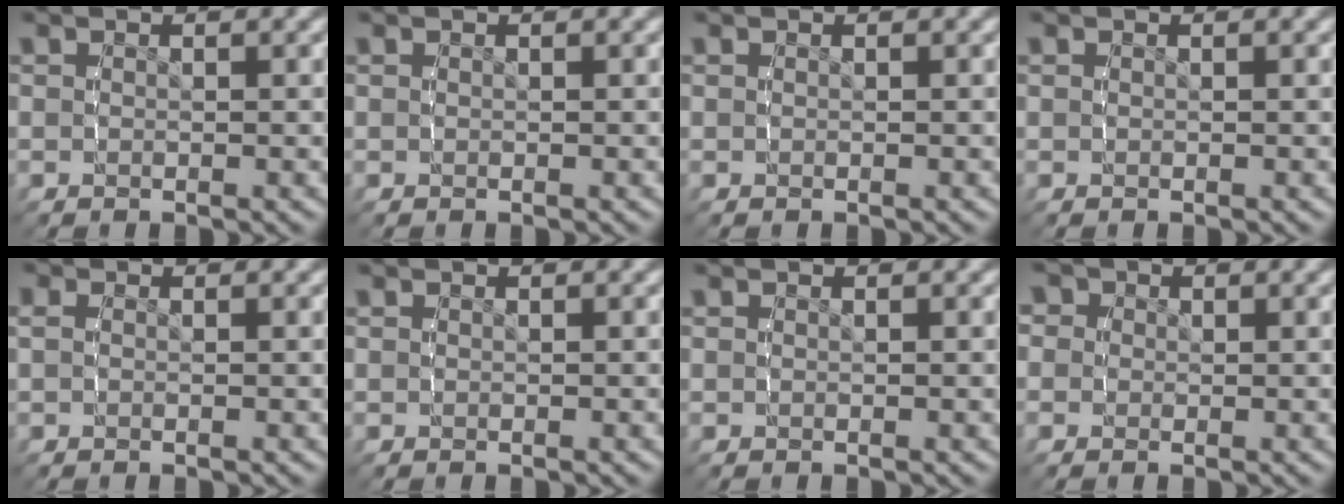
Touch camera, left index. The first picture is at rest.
{"total": 0.0}
{"total": 0.0}
{"total": 0.0}
{"total": 0.7, "force": [0.2, 0.3, 0.6], "torque": [-0.016, -0.001, 0.005]}
{"total": 0.0}
{"total": 0.0}
{"total": 3.1, "force": [1.0, 2.8, 0.9], "torque": [-0.027, 0.015, -0.003]}